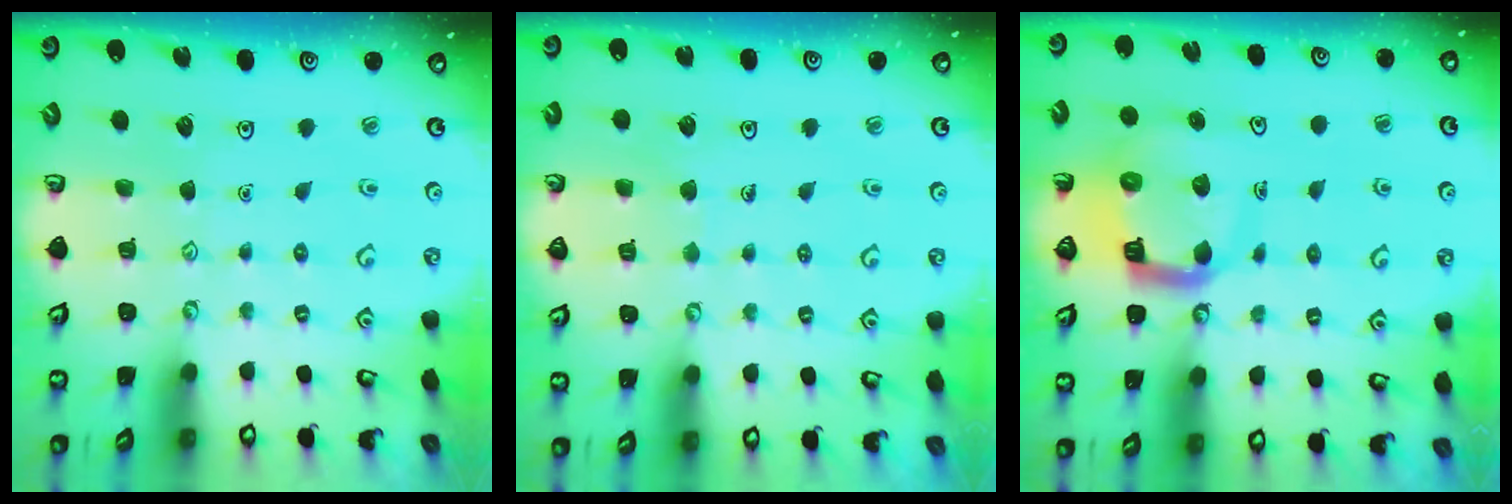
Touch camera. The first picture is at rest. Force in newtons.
{"total": 4.3, "press": 4.2, "slide": 0.3}
{"total": 10.2, "press": 10.1, "slide": 1.4}